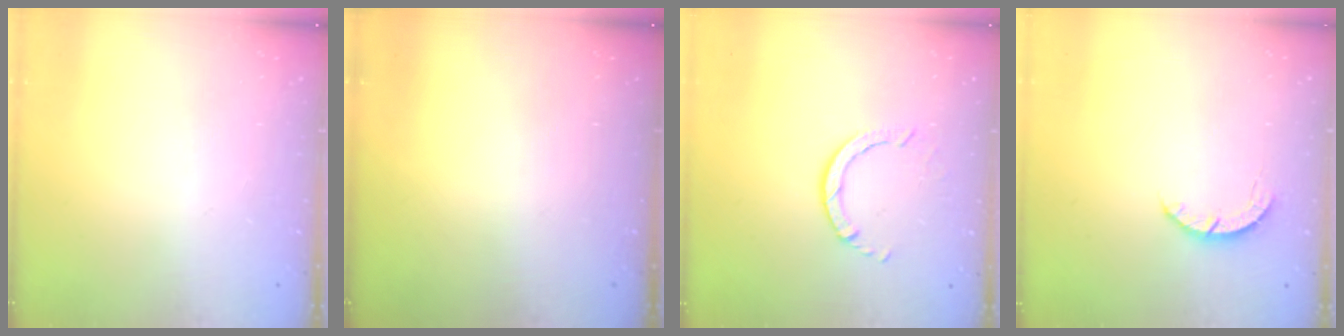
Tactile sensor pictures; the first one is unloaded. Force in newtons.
{"total": 0.0}
{"total": 3.0, "press": 3.0, "slide": 0.4}
{"total": 2.8, "press": 2.8, "slide": 0.4}